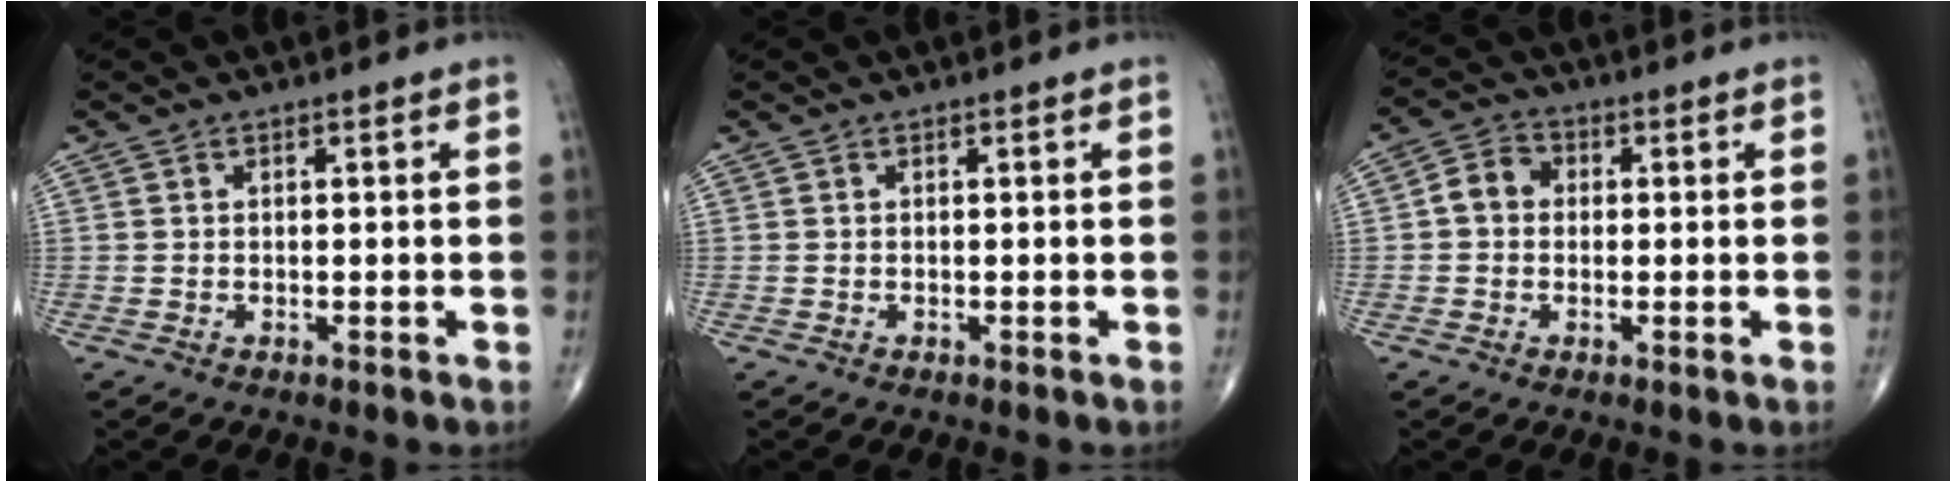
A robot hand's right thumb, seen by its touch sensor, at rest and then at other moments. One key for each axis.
{"total": 0.0}
{"total": 4.9, "fx": 0.1, "fy": 4.1, "fz": 2.6, "tx": -0.034, "ty": 0.016, "tz": -0.009}